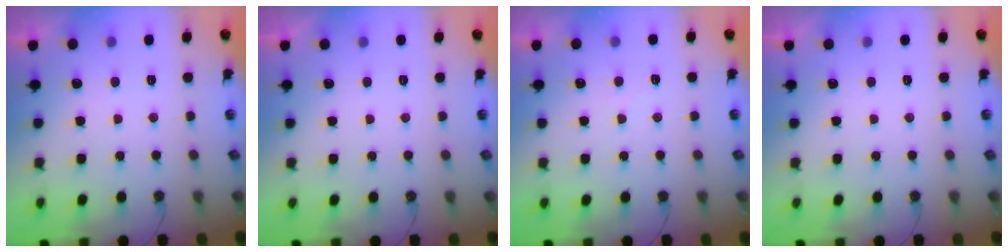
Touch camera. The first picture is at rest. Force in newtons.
{"total": 0.0}
{"total": 3.9, "press": 3.8, "slide": 0.5}
{"total": 0.0}